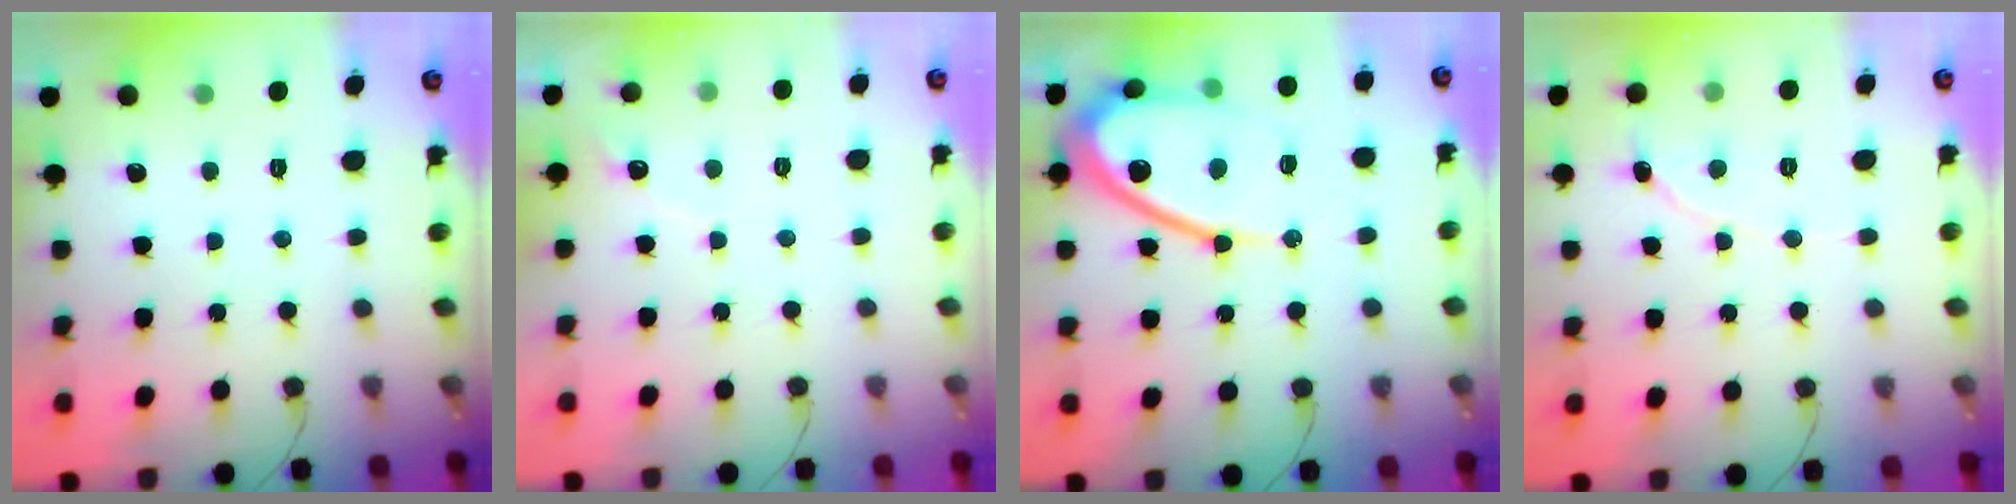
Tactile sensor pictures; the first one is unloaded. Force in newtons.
{"total": 2.9, "press": 2.9, "slide": 0.2}
{"total": 15.6, "press": 15.5, "slide": 1.5}
{"total": 2.1, "press": 2.1, "slide": 0.2}